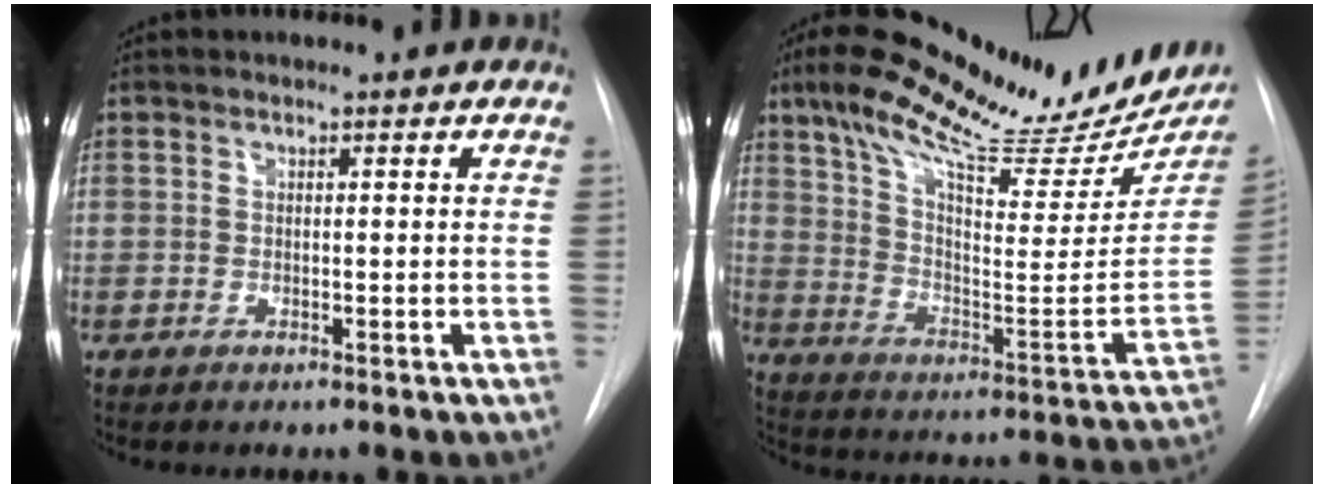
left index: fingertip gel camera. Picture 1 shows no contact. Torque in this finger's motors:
{"motor_torque": [0.93, -1.21, 0.36, 0.06]}